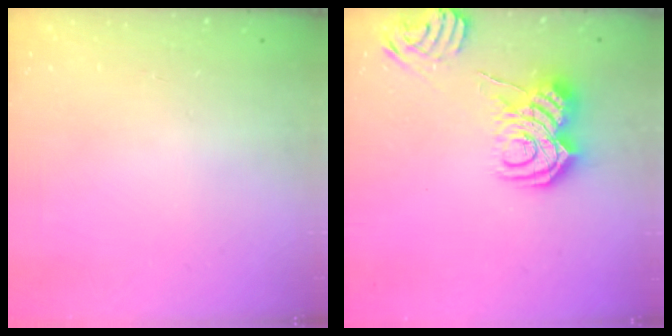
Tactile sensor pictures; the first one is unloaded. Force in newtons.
{"total": 13.0, "press": 13.0, "slide": 1.0}